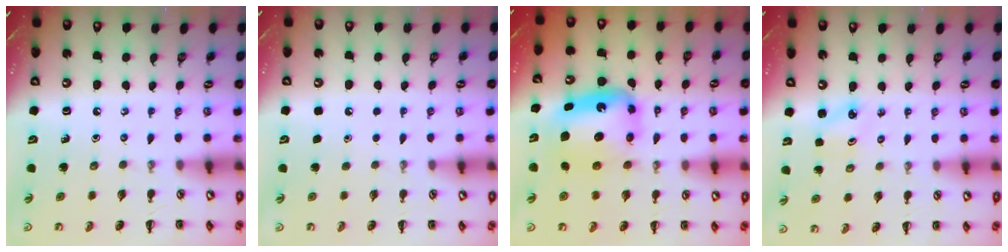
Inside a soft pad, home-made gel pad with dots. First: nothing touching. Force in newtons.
{"total": 1.7, "press": 1.7, "slide": 0.1}
{"total": 7.4, "press": 7.3, "slide": 1.3}
{"total": 2.0, "press": 2.0, "slide": 0.5}